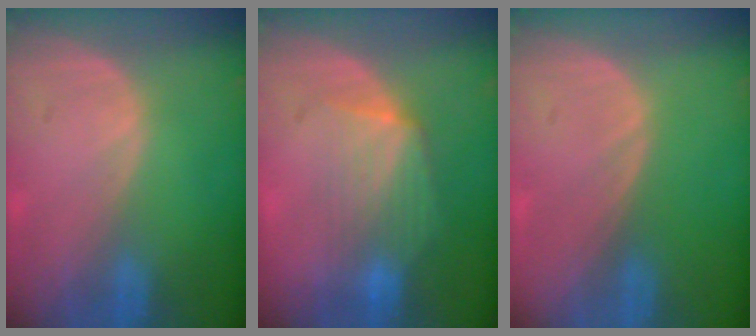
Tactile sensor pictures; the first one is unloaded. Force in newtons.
{"total": 7.0, "press": 6.6, "slide": 2.3}
{"total": 0.0}